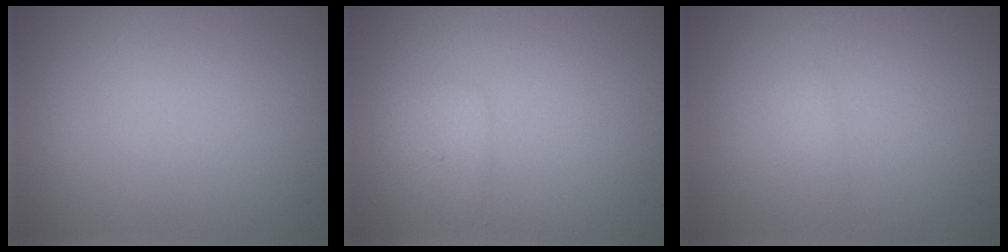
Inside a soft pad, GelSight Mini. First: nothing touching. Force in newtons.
{"total": 1.4, "press": 1.4, "slide": 0.1}
{"total": 0.9, "press": 0.9, "slide": 0.1}